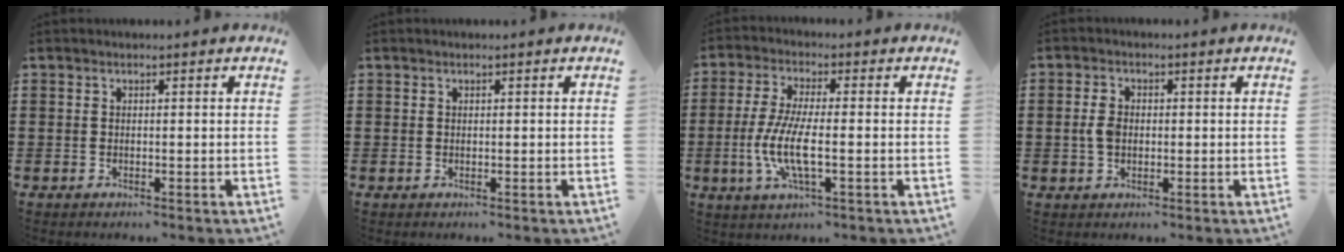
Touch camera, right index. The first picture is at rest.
{"total": 0.0}
{"total": 7.5, "force": [-1.9, 1.9, 7.0], "torque": [-0.162, -0.014, -0.045]}
{"total": 3.3, "force": [0.0, 2.2, 2.4], "torque": [-0.057, 0.005, -0.003]}